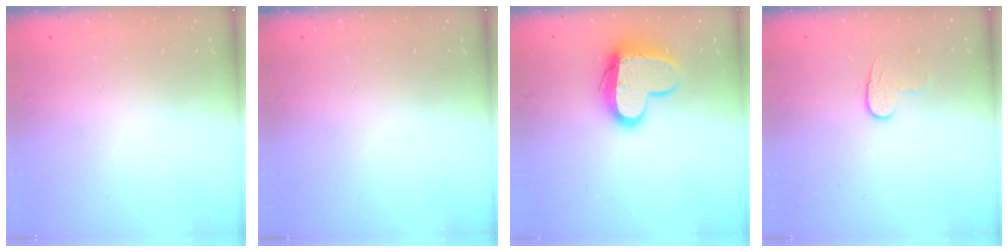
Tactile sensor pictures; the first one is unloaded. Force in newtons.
{"total": 0.0}
{"total": 13.5, "press": 13.5, "slide": 1.2}
{"total": 7.9, "press": 7.8, "slide": 0.6}